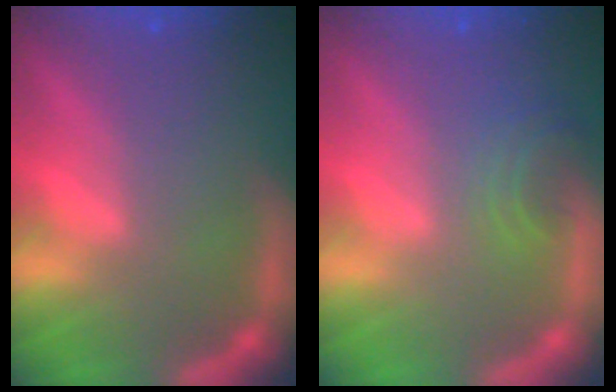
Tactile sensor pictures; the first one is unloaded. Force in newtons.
{"total": 2.4}